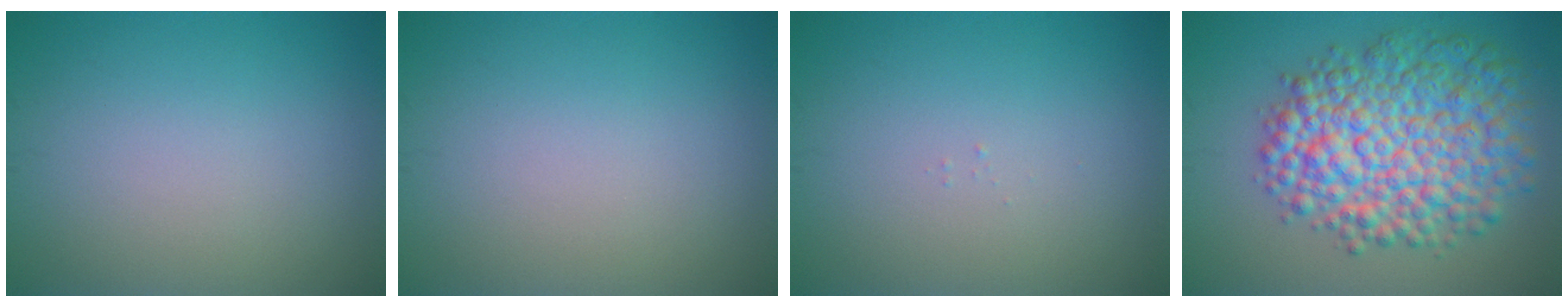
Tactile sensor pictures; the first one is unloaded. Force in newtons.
{"total": 0.0}
{"total": 0.0}
{"total": 10.3, "press": 10.2, "slide": 0.2}